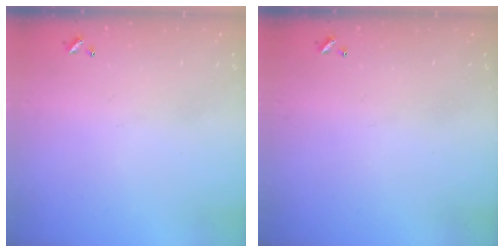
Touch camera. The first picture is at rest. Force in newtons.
{"total": 0.0}